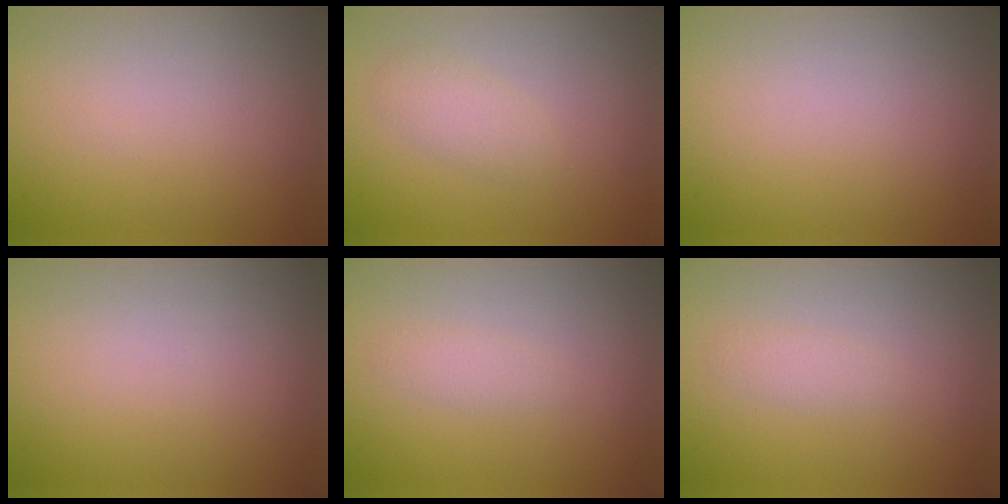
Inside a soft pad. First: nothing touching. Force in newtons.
{"total": 1.8, "press": 1.8, "slide": 0.2}
{"total": 0.0}
{"total": 0.0}
{"total": 1.0, "press": 1.0, "slide": 0.0}
{"total": 1.0, "press": 1.0, "slide": 0.0}